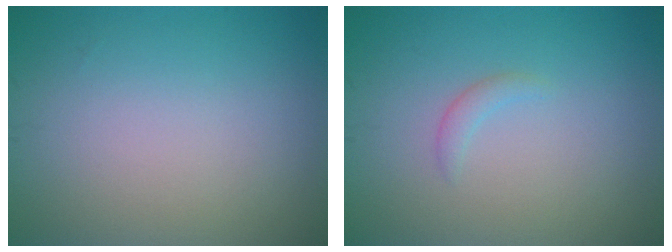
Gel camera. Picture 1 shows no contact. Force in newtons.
{"total": 0.9, "press": 0.9, "slide": 0.1}